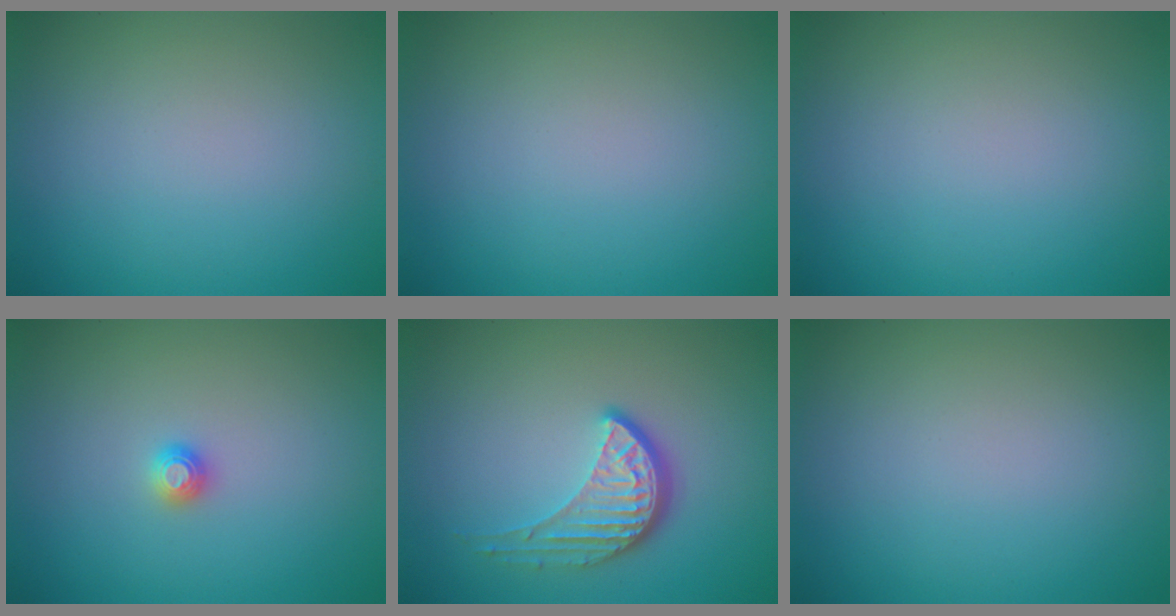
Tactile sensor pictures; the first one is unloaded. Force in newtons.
{"total": 0.0}
{"total": 0.0}
{"total": 1.1, "press": 1.1, "slide": 0.1}
{"total": 3.9, "press": 3.0, "slide": 2.5}
{"total": 0.0}